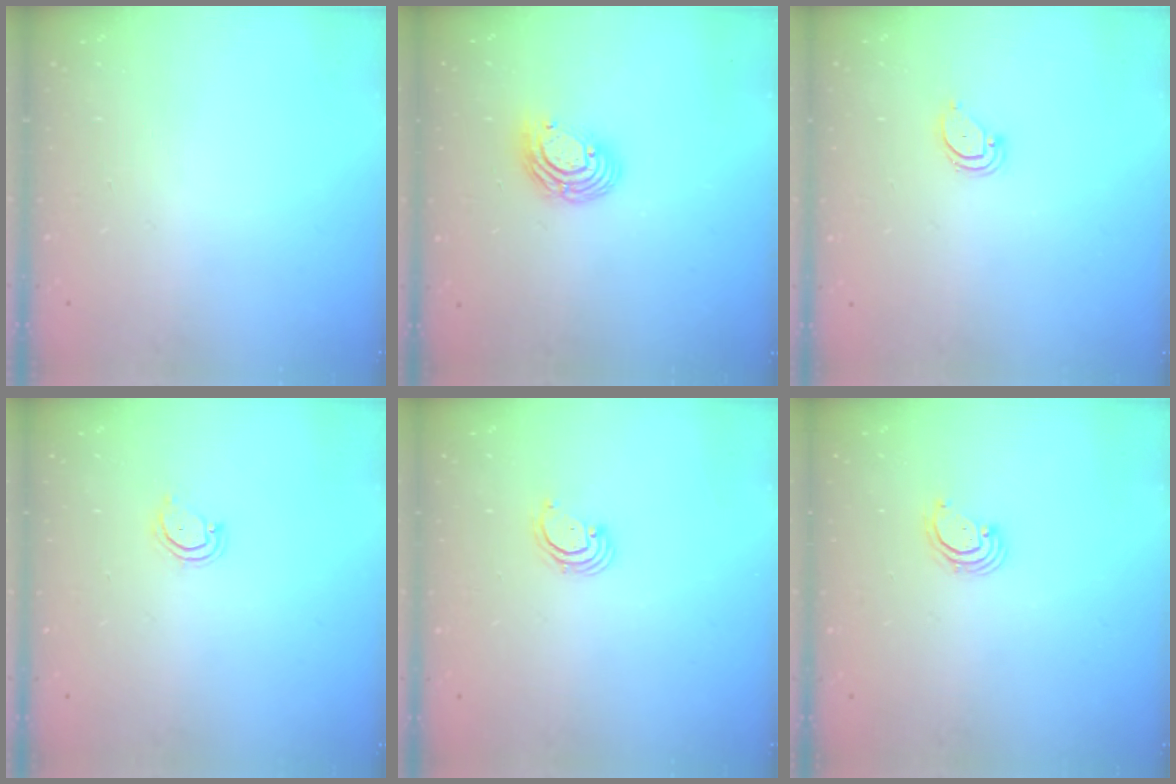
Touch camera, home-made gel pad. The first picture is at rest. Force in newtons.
{"total": 8.5, "press": 8.4, "slide": 1.3}
{"total": 3.0, "press": 3.0, "slide": 0.2}
{"total": 3.6, "press": 3.6, "slide": 0.3}
{"total": 2.6, "press": 2.6, "slide": 0.3}
{"total": 2.8, "press": 2.8, "slide": 0.3}